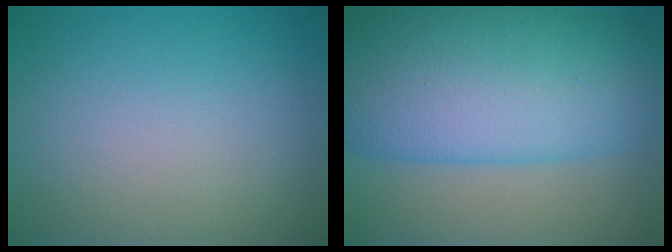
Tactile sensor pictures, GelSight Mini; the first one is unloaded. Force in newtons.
{"total": 14.1, "press": 14.1, "slide": 0.4}